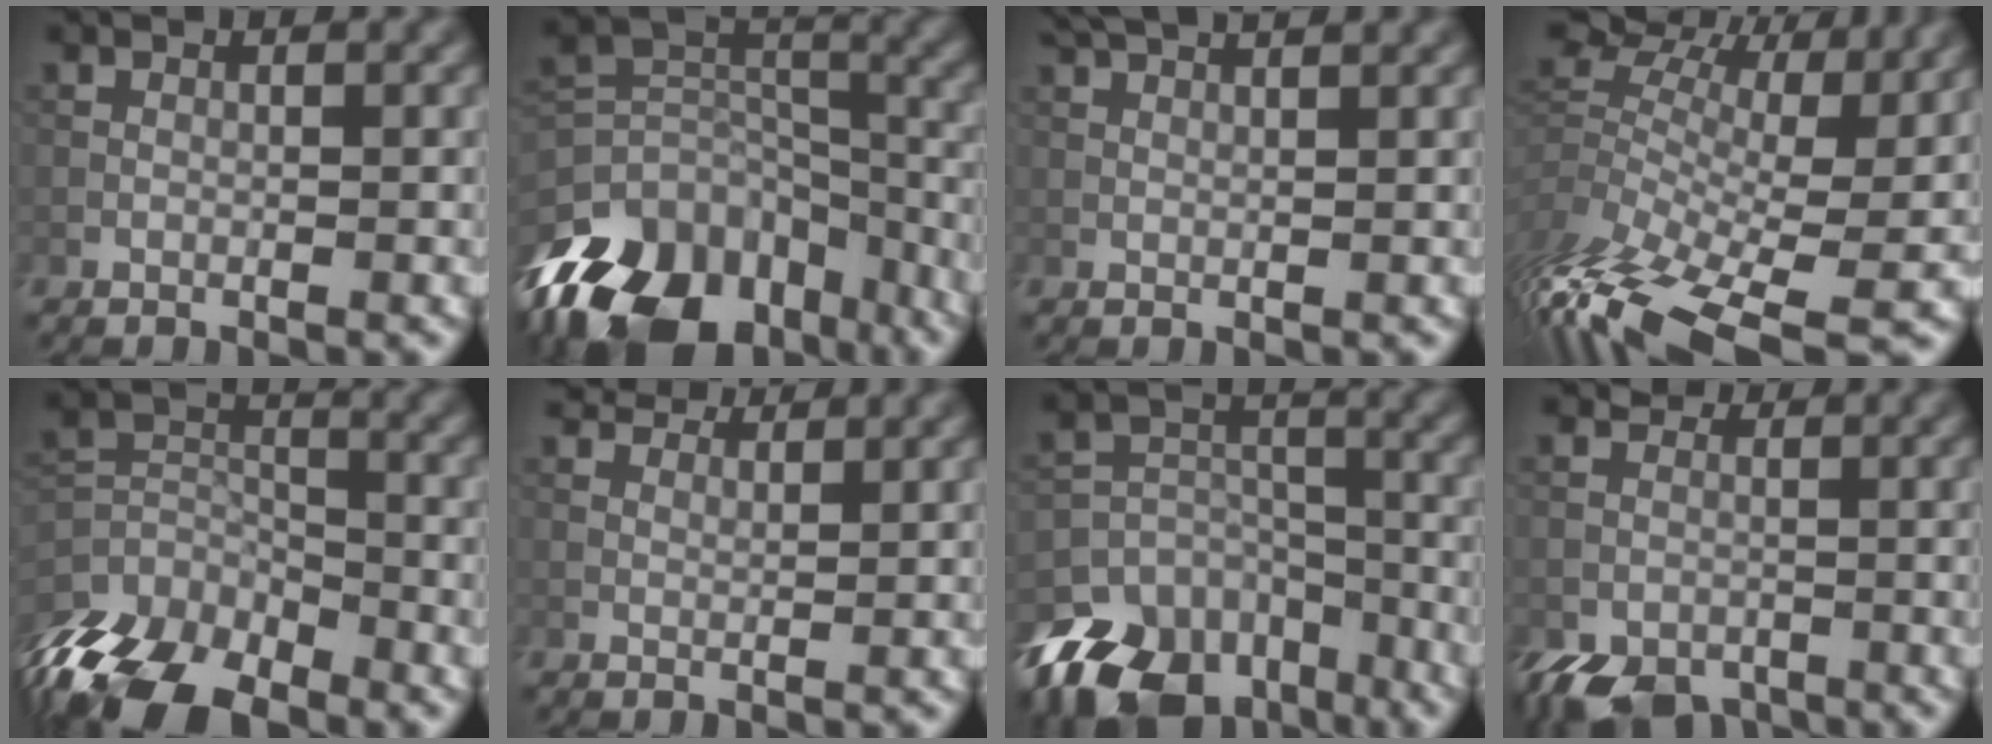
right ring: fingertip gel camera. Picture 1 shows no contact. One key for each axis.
{"total": 15.6, "fx": -11.2, "fy": 8.5, "fz": 6.9, "tx": -0.163, "ty": -0.003, "tz": -0.179}
{"total": 4.6, "fx": 3.5, "fy": 1.4, "fz": 2.7, "tx": -0.034, "ty": 0.021, "tz": 0.029}
{"total": 10.4, "fx": -2.2, "fy": 5.1, "fz": 8.8, "tx": -0.189, "ty": 0.016, "tz": -0.024}
{"total": 10.3, "fx": -8.2, "fy": 4.2, "fz": 4.6, "tx": -0.100, "ty": -0.013, "tz": -0.157}
{"total": 5.8, "fx": 5.0, "fy": 1.8, "fz": 2.3, "tx": -0.062, "ty": 0.001, "tz": 0.083}
{"total": 14.1, "fx": -9.8, "fy": 9.1, "fz": 4.6, "tx": -0.111, "ty": -0.024, "tz": -0.149}
{"total": 5.6, "fx": -2.6, "fy": 4.3, "fz": 2.5, "tx": -0.049, "ty": -0.017, "tz": -0.041}